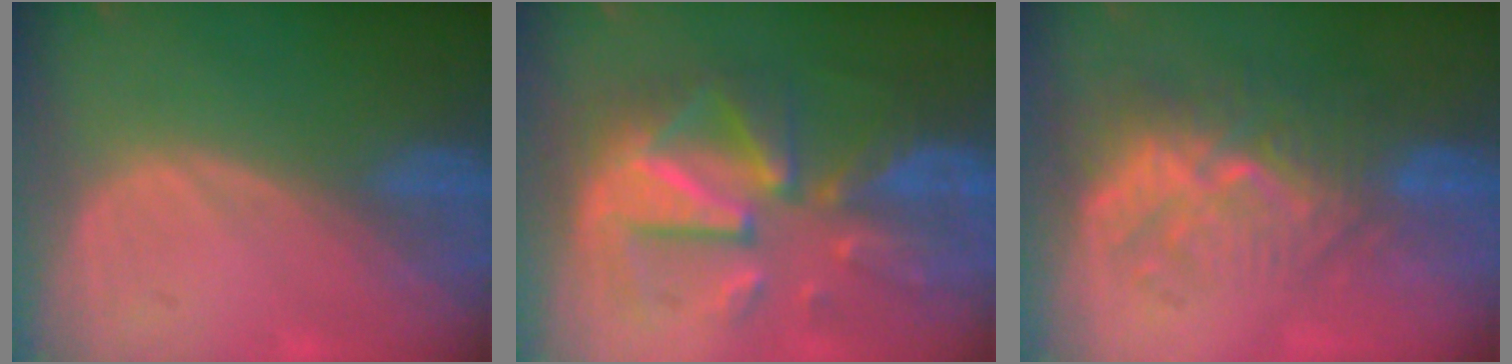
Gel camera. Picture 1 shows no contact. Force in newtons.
{"total": 11.8, "press": 11.7, "slide": 1.2}
{"total": 9.5, "press": 8.6, "slide": 4.1}